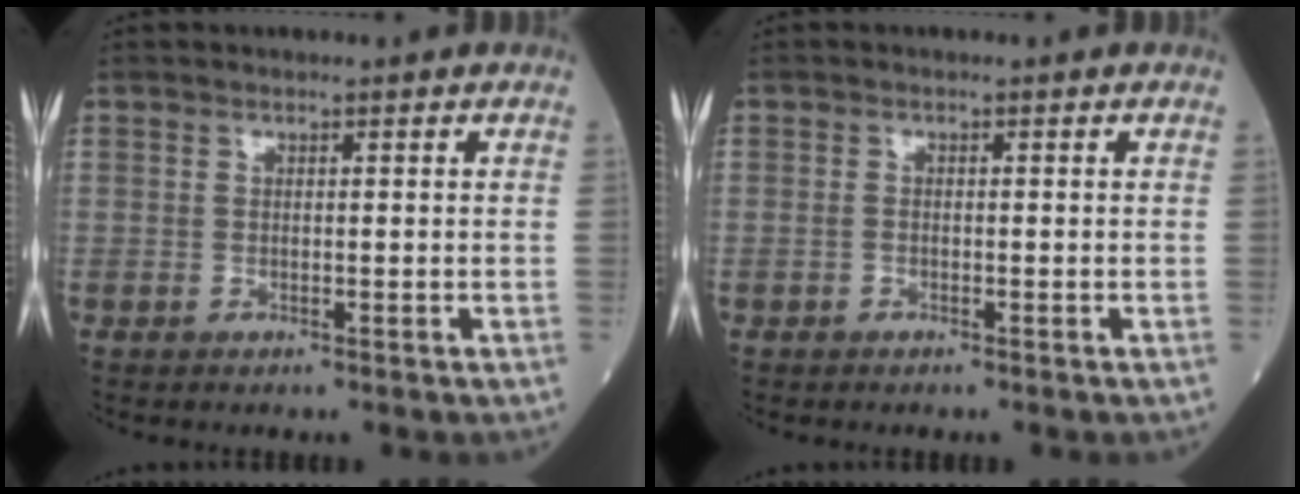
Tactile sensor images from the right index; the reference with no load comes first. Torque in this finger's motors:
{"motor_torque": [-0.05, -0.06, -0.04, -0.01]}